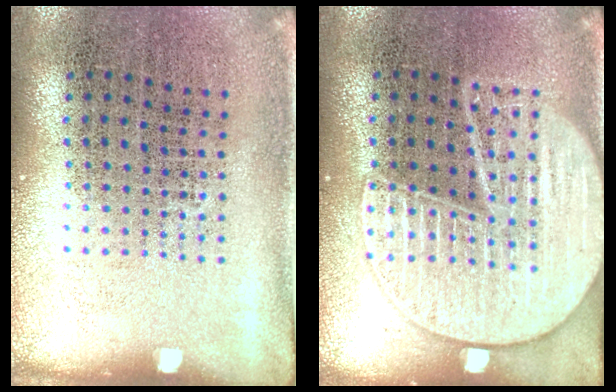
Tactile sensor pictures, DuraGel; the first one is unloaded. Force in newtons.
{"total": 3.5, "press": 3.5, "slide": 0.4}